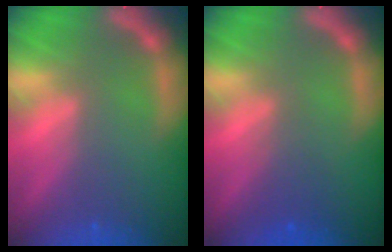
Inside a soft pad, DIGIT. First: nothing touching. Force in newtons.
{"total": 1.9}